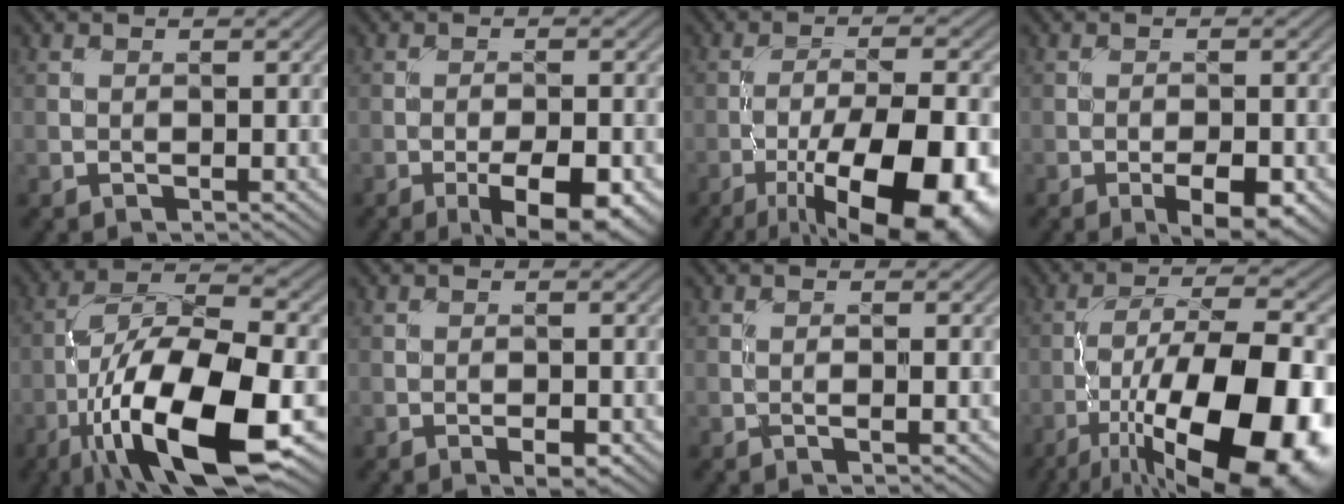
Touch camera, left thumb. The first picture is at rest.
{"total": 7.4, "force": [-3.7, 2.3, 6.0], "torque": [-0.092, -0.002, -0.051]}
{"total": 16.8, "force": [-8.2, 5.7, 13.4], "torque": [-0.205, -0.014, -0.121]}
{"total": 5.1, "force": [-2.5, 1.7, 4.1], "torque": [-0.061, 0.003, -0.034]}
{"total": 17.2, "force": [-6.8, 6.4, 14.4], "torque": [-0.270, -0.007, -0.125]}
{"total": 2.0, "force": [-1.0, 0.7, 1.5], "torque": [-0.023, 0.001, -0.018]}
{"total": 1.0, "force": [-0.2, 0.1, 1.0], "torque": [-0.018, 0.002, -0.005]}
{"total": 19.9, "force": [-8.8, 7.5, 16.2], "torque": [-0.260, -0.006, -0.138]}